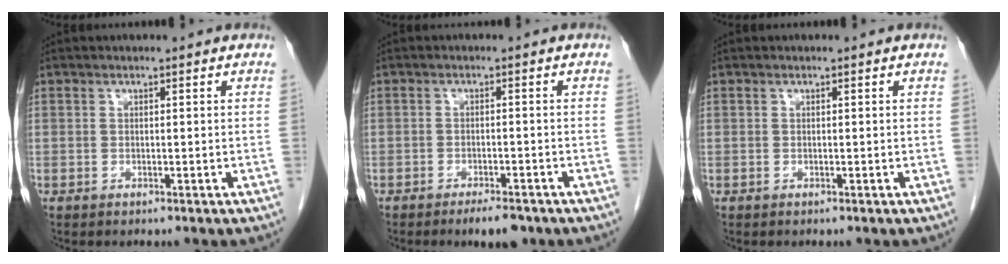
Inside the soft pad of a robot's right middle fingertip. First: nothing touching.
{"total": 3.9, "force": [-2.9, 1.1, 2.4], "torque": [-0.036, -0.002, -0.040]}
{"total": 0.0}